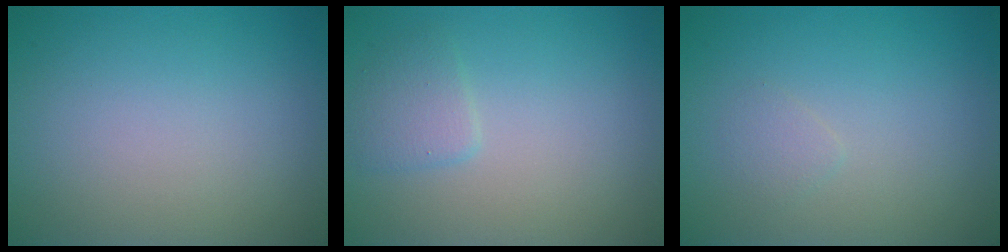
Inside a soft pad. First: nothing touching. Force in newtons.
{"total": 1.6, "press": 1.6, "slide": 0.0}
{"total": 0.8, "press": 0.8, "slide": 0.1}